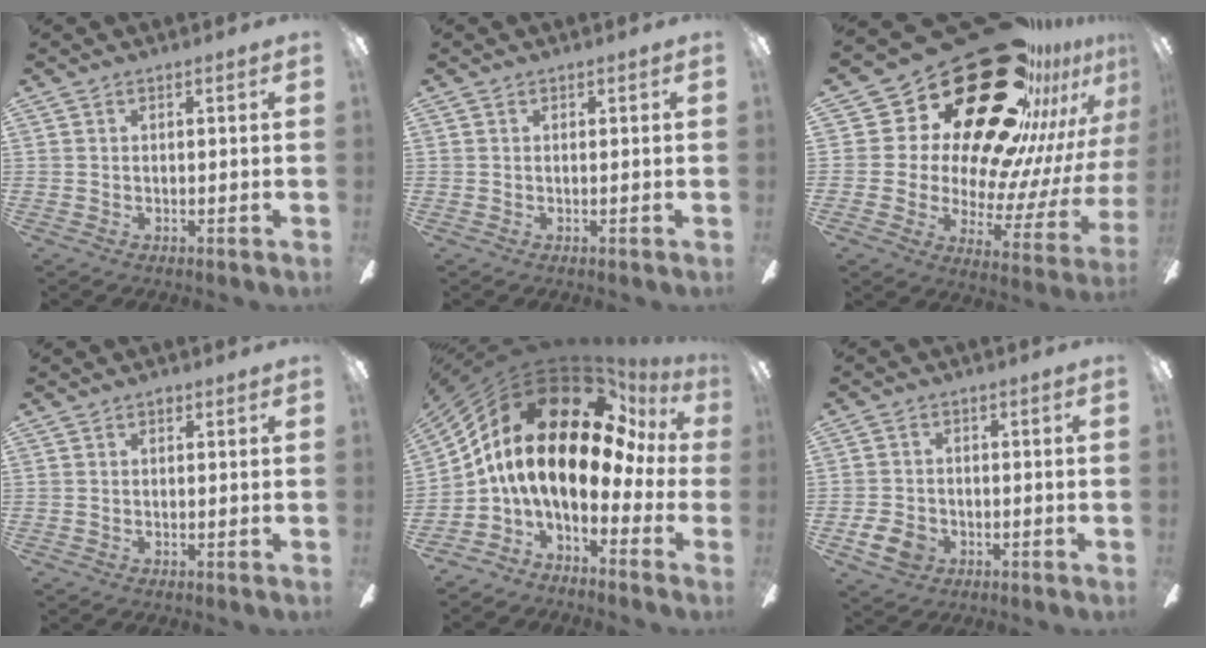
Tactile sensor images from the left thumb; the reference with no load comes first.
{"total": 0.0}
{"total": 34.4, "force": [22.8, 16.1, 20.1], "torque": [-0.281, -0.192, 0.433]}
{"total": 0.7, "force": [0.2, 0.5, 0.4], "torque": [-0.007, 0.003, 0.004]}
{"total": 20.5, "force": [6.8, 10.0, 16.5], "torque": [-0.335, -0.058, 0.105]}
{"total": 6.0, "force": [-2.5, 4.5, 3.1], "torque": [-0.074, 0.013, -0.046]}